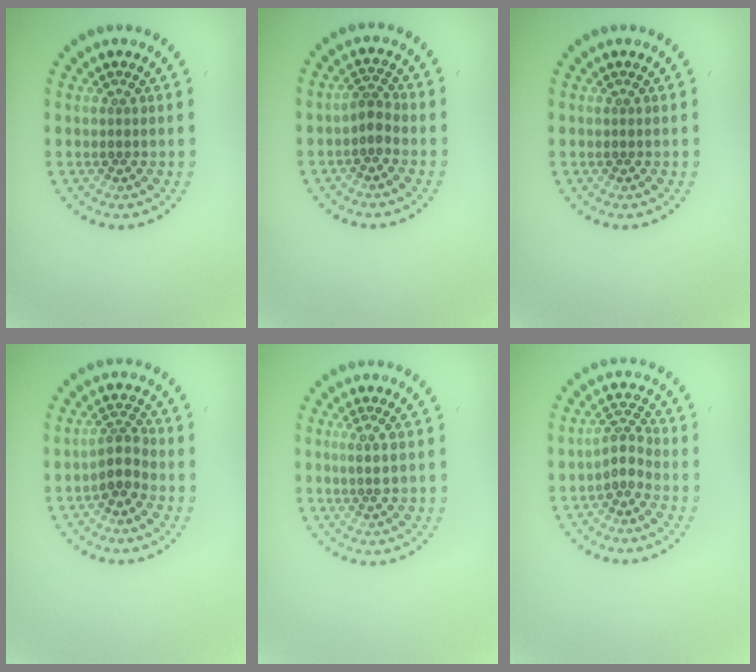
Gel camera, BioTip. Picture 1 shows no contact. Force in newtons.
{"total": 1.6, "press": 1.3, "slide": 0.9}
{"total": 0.0}
{"total": 2.3, "press": 1.8, "slide": 1.3}
{"total": 1.5, "press": 1.3, "slide": 0.8}
{"total": 2.1, "press": 1.6, "slide": 1.3}